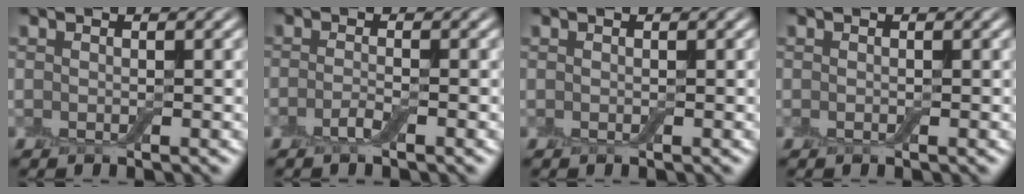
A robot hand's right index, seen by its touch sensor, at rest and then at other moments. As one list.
[{"total": 1.4, "force": [-0.8, 0.3, 1.1], "torque": [-0.024, 0.001, -0.020]}, {"total": 0.0}, {"total": 0.0}]